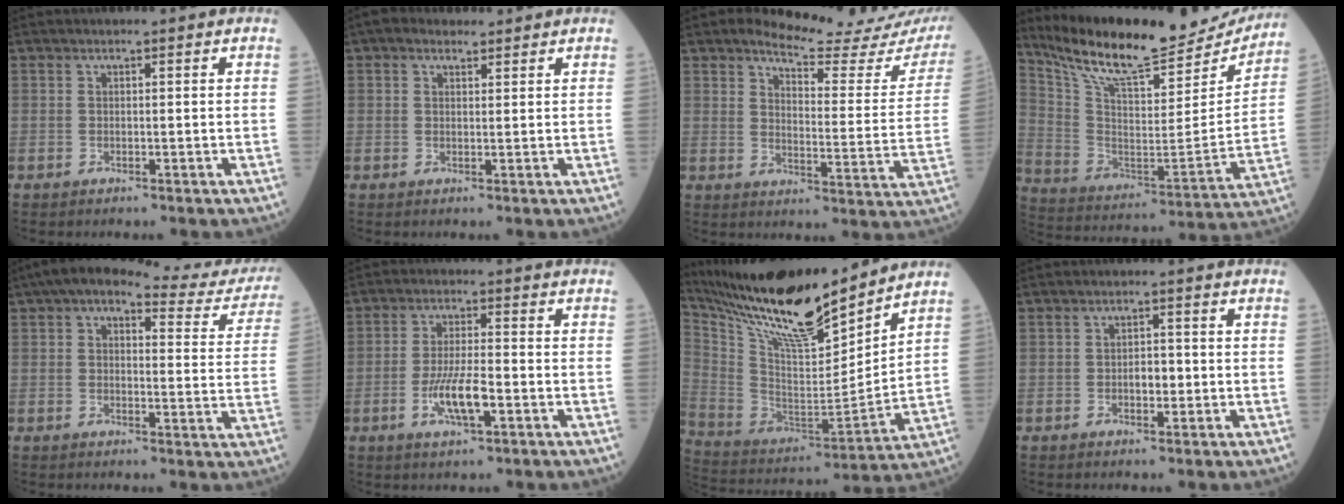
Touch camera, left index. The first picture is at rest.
{"total": 2.4, "force": [1.6, 1.4, 1.0], "torque": [-0.026, 0.020, 0.024]}
{"total": 18.3, "force": [17.1, 2.3, 6.1], "torque": [-0.079, -0.086, 0.191]}
{"total": 24.7, "force": [22.4, 4.6, 9.2], "torque": [-0.162, -0.043, 0.338]}
{"total": 17.6, "force": [15.8, 4.4, 6.7], "torque": [-0.070, 0.003, 0.172]}
{"total": 6.7, "force": [-2.4, 1.3, 6.1], "torque": [-0.123, -0.005, -0.044]}
{"total": 20.5, "force": [17.9, 1.8, 9.7], "torque": [-0.193, -0.016, 0.325]}
{"total": 2.5, "force": [-0.6, 1.2, 2.1], "torque": [-0.031, 0.004, -0.008]}